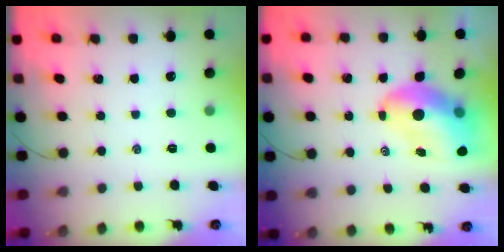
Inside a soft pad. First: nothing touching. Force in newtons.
{"total": 9.8, "press": 9.5, "slide": 2.6}